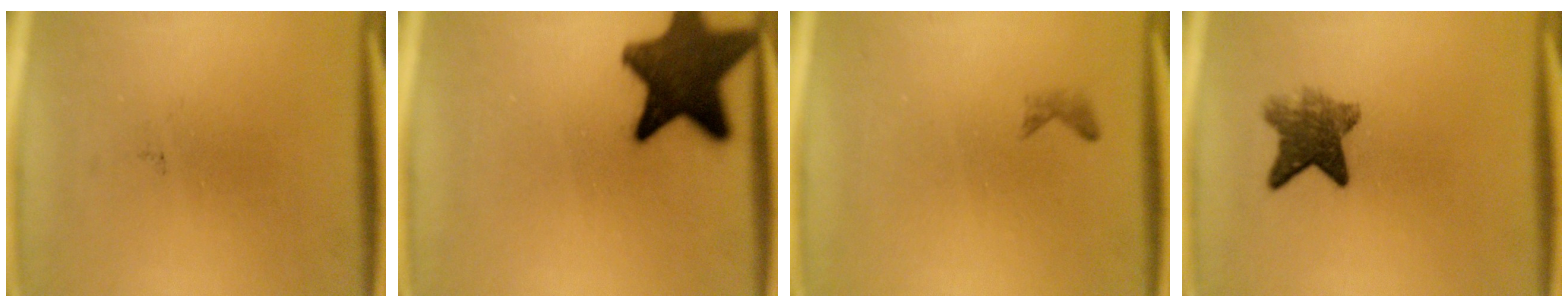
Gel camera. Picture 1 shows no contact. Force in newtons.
{"total": 13.7}
{"total": 0.7}
{"total": 5.9}